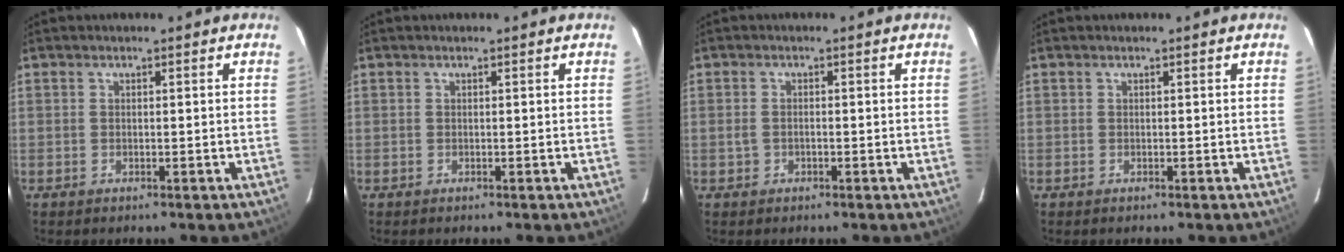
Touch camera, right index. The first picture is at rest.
{"total": 0.0}
{"total": 1.6, "force": [-0.6, 1.2, 0.8], "torque": [-0.017, 0.002, -0.009]}
{"total": 0.0}